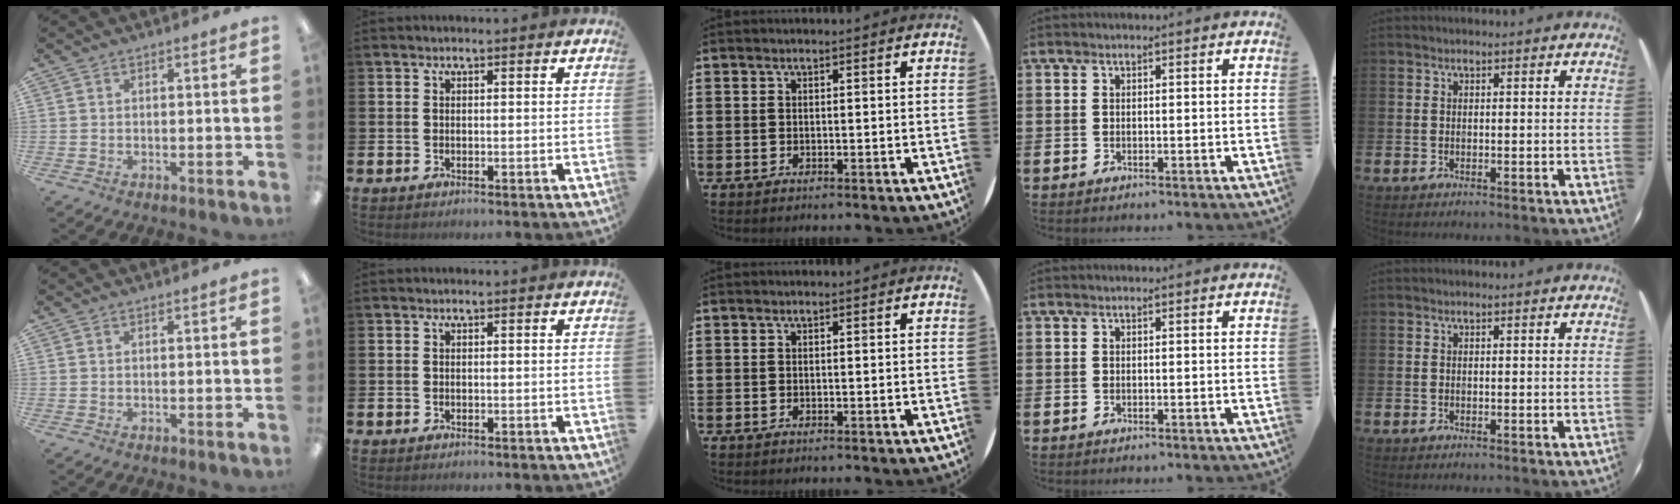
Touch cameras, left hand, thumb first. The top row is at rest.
{}